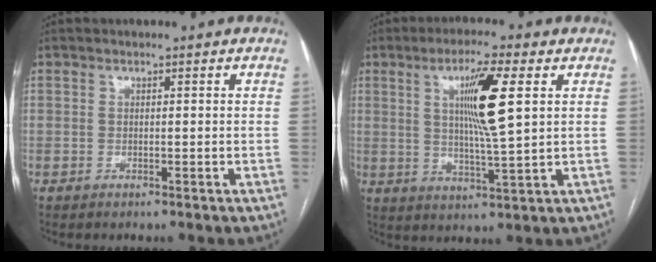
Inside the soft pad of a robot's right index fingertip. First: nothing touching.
{"total": 9.9, "force": [2.9, 0.1, 9.5], "torque": [-0.169, -0.003, 0.049]}